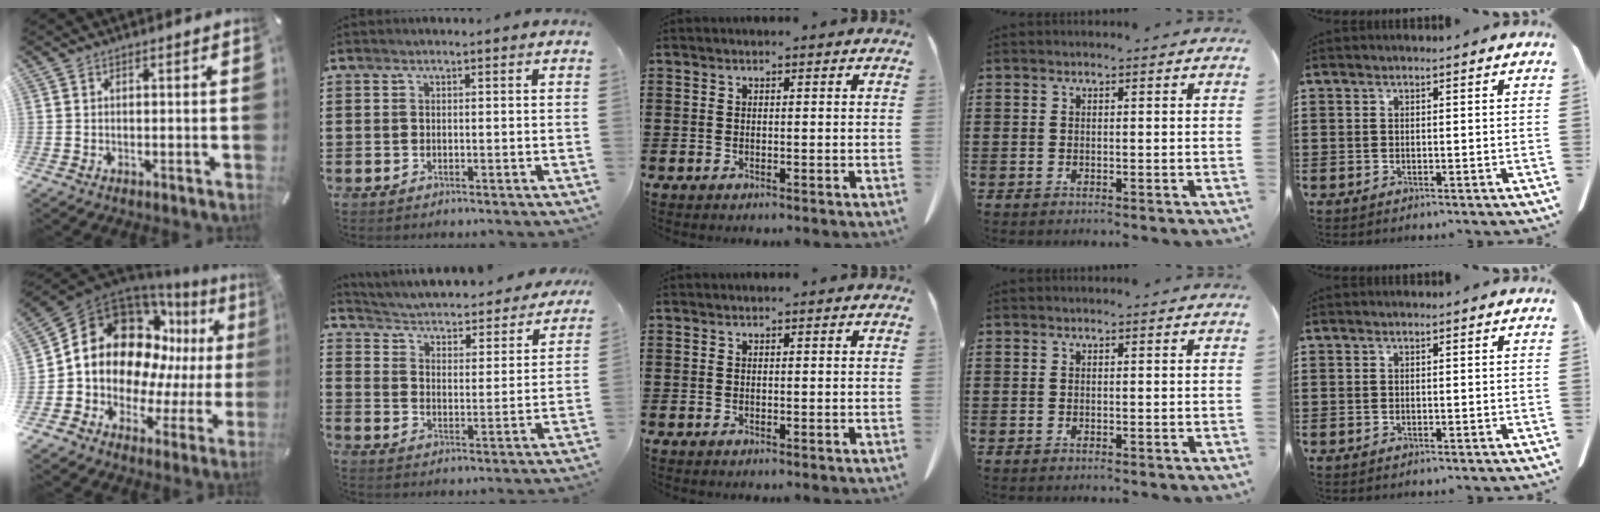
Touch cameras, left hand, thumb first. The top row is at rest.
{"thumb": {"total": 16.6, "force": [5.5, 12.8, 8.9], "torque": [-0.151, -0.060, 0.106]}, "index": {"total": 2.7, "force": [2.7, 0.0, 0.6], "torque": [-0.030, -0.033, 0.034]}}